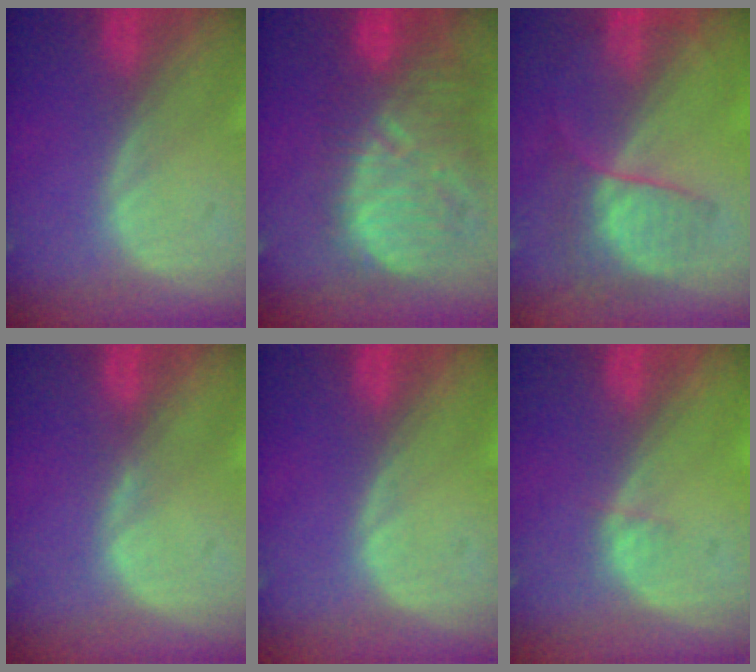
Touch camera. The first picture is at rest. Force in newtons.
{"total": 12.8, "press": 11.3, "slide": 6.0}
{"total": 6.7, "press": 5.9, "slide": 3.2}
{"total": 0.7, "press": 0.7, "slide": 0.2}
{"total": 0.0}
{"total": 0.8, "press": 0.7, "slide": 0.4}